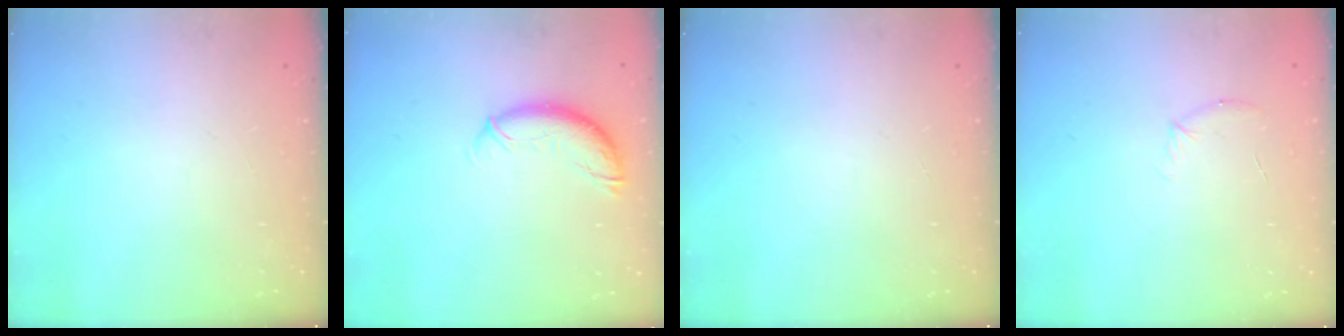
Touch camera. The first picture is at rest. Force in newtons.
{"total": 9.7, "press": 9.7, "slide": 0.7}
{"total": 0.0}
{"total": 6.2, "press": 6.1, "slide": 1.3}